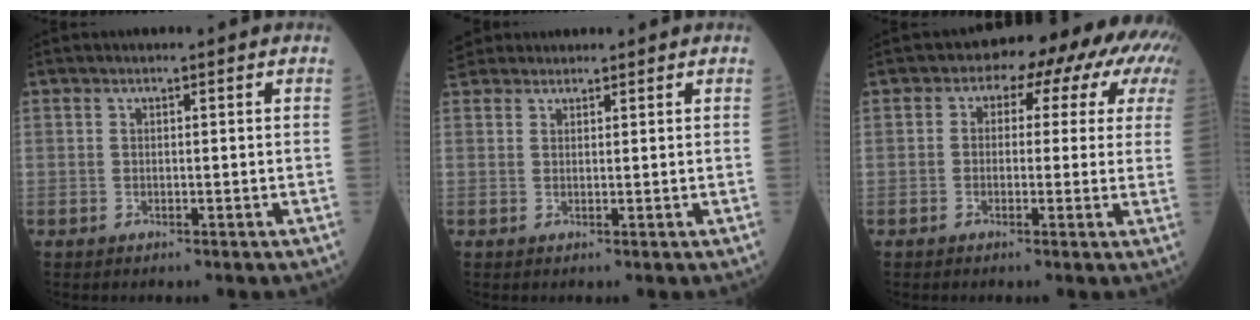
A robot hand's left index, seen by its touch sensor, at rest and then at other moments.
{"total": 4.3, "force": [3.9, 1.6, 0.6], "torque": [-0.015, 0.030, 0.073]}
{"total": 10.8, "force": [6.0, 6.5, 6.2], "torque": [-0.061, 0.046, 0.045]}